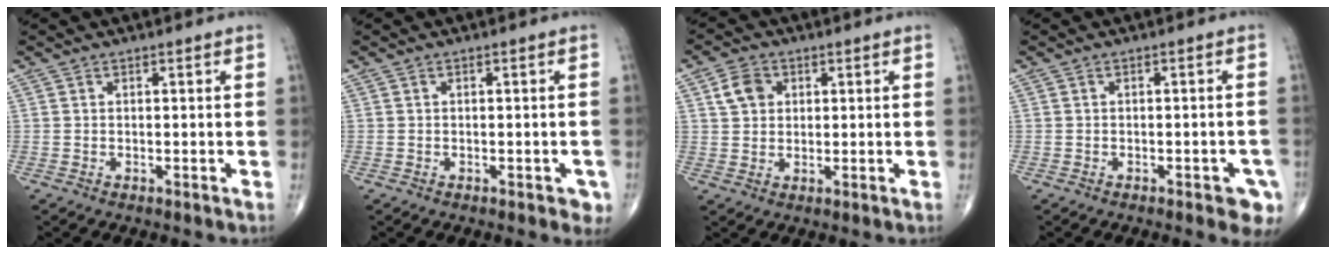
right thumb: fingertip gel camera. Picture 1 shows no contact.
{"total": 2.5, "force": [-1.1, 1.2, 1.8], "torque": [-0.008, 0.001, -0.013]}
{"total": 5.0, "force": [1.7, 4.0, 2.6], "torque": [-0.033, -0.001, 0.028]}
{"total": 5.1, "force": [-2.7, 1.9, 3.9], "torque": [-0.032, 0.007, -0.031]}